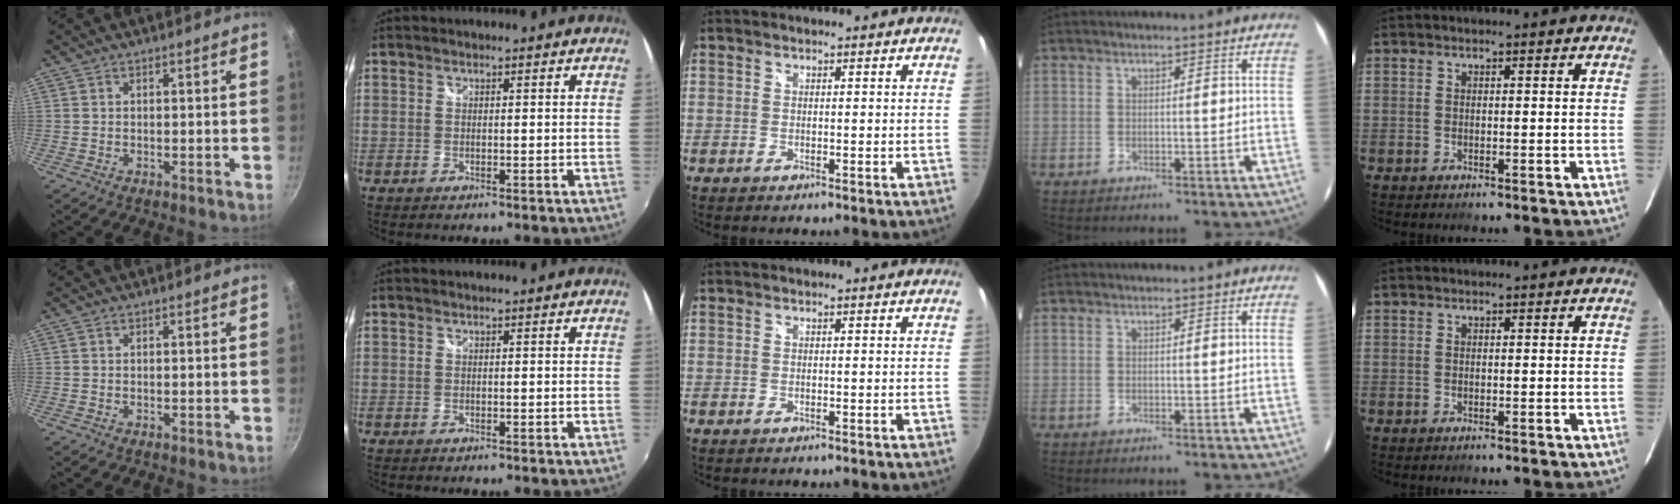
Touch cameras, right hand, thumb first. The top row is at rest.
{}